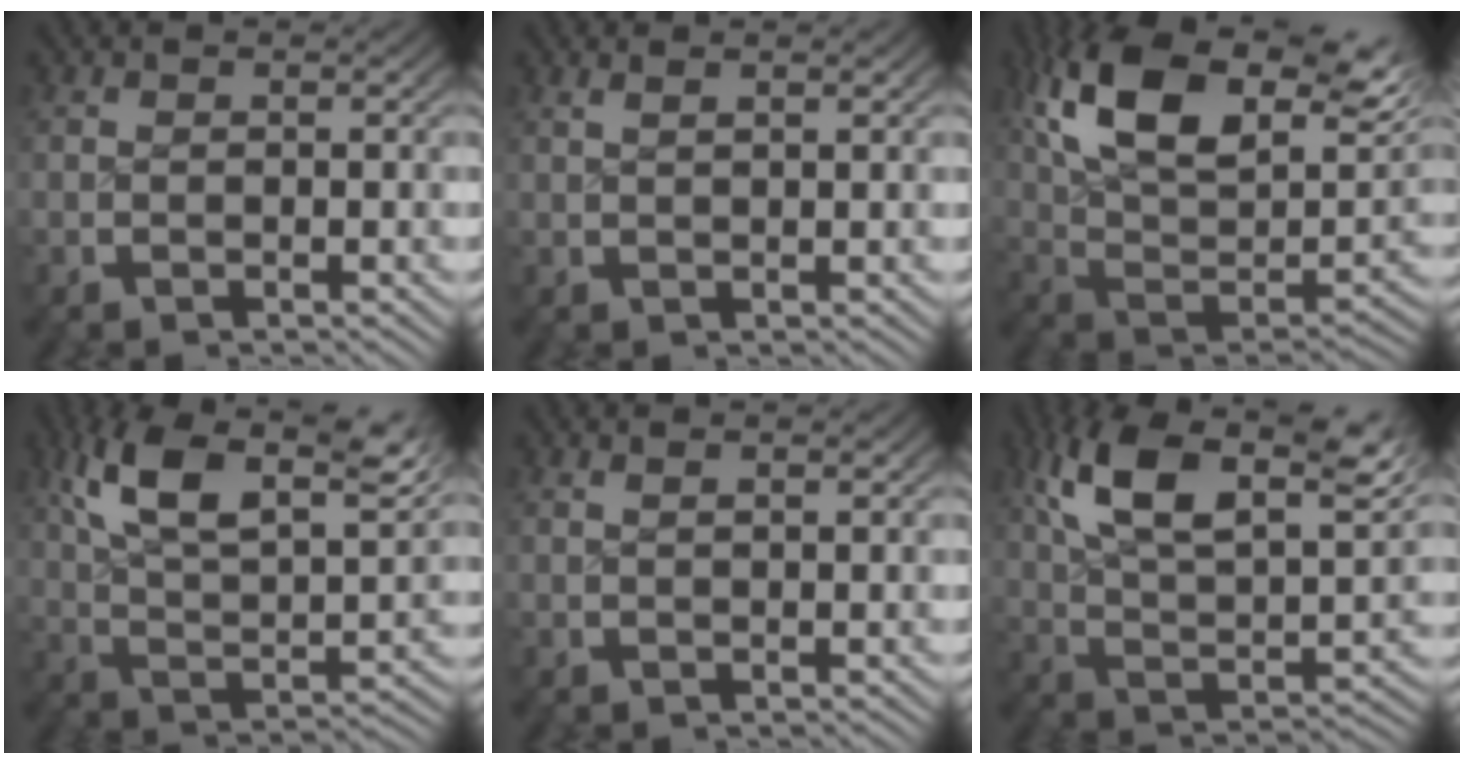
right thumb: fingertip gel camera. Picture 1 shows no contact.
{"total": 1.1, "force": [0.9, -0.2, 0.6], "torque": [-0.010, 0.002, 0.022]}
{"total": 19.1, "force": [5.1, 11.8, 14.1], "torque": [-0.282, -0.023, 0.086]}
{"total": 14.3, "force": [4.8, 8.6, 10.4], "torque": [-0.194, -0.009, 0.075]}
{"total": 0.8, "force": [0.6, -0.2, 0.5], "torque": [-0.008, 0.000, 0.016]}
{"total": 16.3, "force": [5.0, 10.0, 11.8], "torque": [-0.225, -0.012, 0.077]}